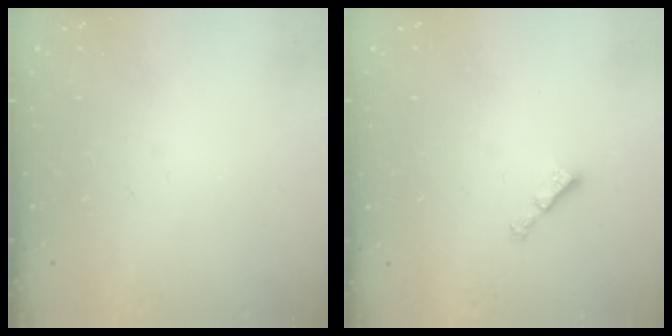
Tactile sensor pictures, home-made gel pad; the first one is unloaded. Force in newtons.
{"total": 3.0, "press": 2.9, "slide": 0.5}